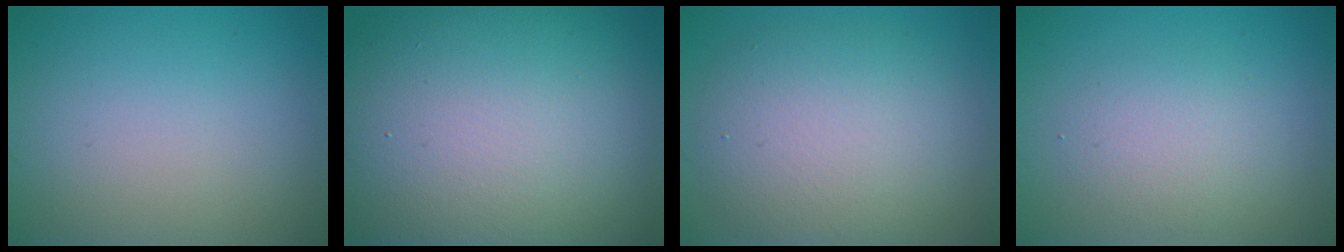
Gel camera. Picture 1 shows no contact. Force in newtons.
{"total": 17.9, "press": 17.8, "slide": 1.3}
{"total": 7.0, "press": 7.0, "slide": 0.6}
{"total": 2.6, "press": 2.6, "slide": 0.2}